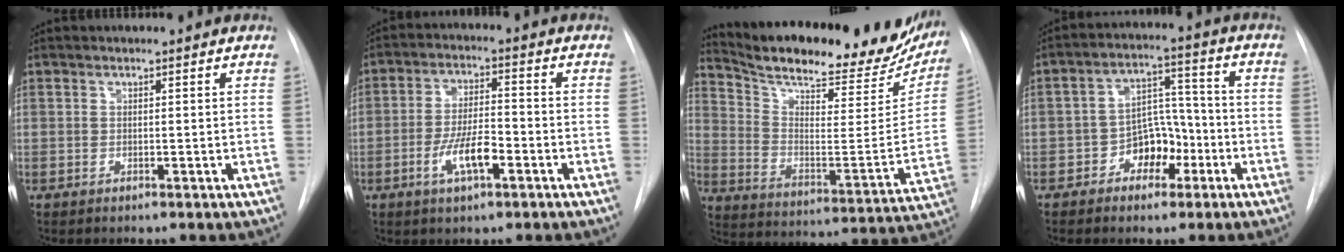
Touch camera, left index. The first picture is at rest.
{"total": 6.9, "force": [-2.8, 2.0, 6.0], "torque": [-0.117, 0.001, -0.050]}
{"total": 28.5, "force": [24.5, 7.4, 12.6], "torque": [-0.201, -0.045, 0.331]}
{"total": 7.4, "force": [-3.2, 4.8, 4.5], "torque": [-0.077, 0.029, -0.053]}